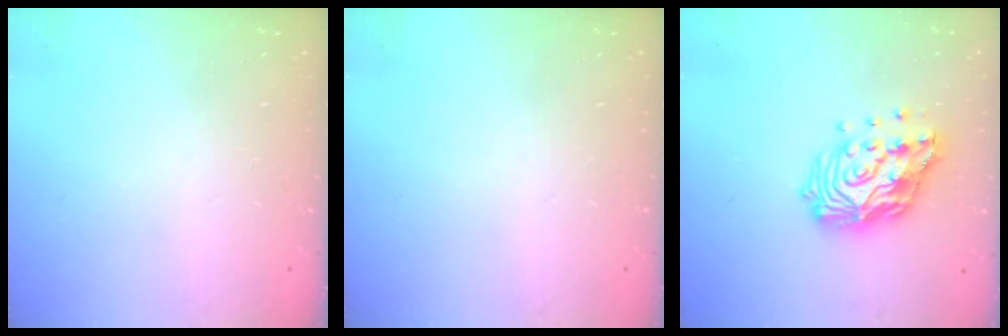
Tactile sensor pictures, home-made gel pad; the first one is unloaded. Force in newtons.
{"total": 0.0}
{"total": 16.3, "press": 16.2, "slide": 1.6}